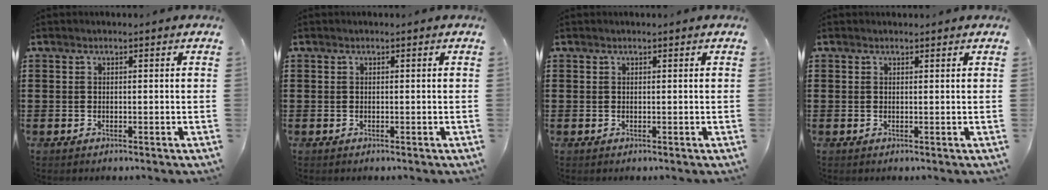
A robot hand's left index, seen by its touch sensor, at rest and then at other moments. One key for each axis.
{"total": 0.0}
{"total": 0.0}
{"total": 0.5, "fx": 0.4, "fy": 0.3, "fz": 0.0, "tx": -0.001, "ty": 0.001, "tz": 0.009}